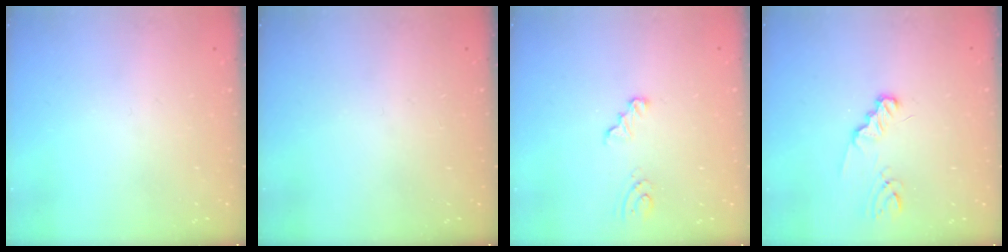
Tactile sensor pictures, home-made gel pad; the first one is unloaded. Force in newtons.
{"total": 0.0}
{"total": 3.4, "press": 3.4, "slide": 0.4}
{"total": 2.4, "press": 2.4, "slide": 0.3}